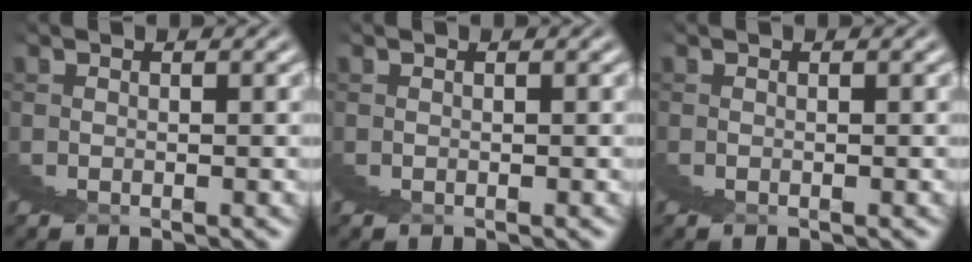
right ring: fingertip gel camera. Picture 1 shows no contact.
{"total": 0.0}
{"total": 0.5, "force": [-0.1, -0.4, -0.3], "torque": [0.007, 0.000, -0.002]}